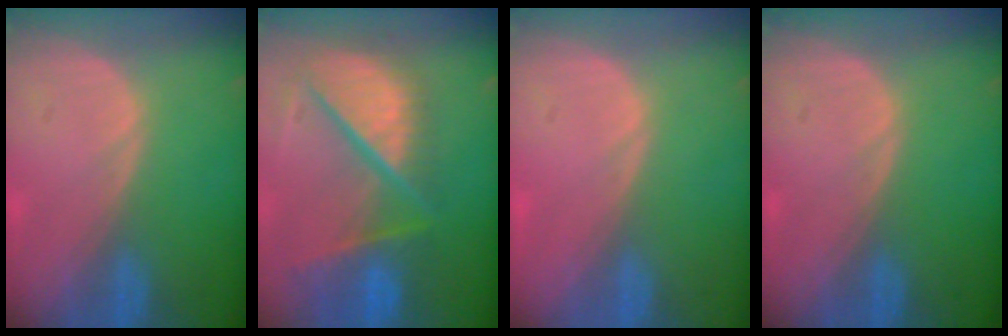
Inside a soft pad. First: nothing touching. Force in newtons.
{"total": 11.7, "press": 10.0, "slide": 6.1}
{"total": 0.5, "press": 0.0, "slide": 0.5}
{"total": 0.0}